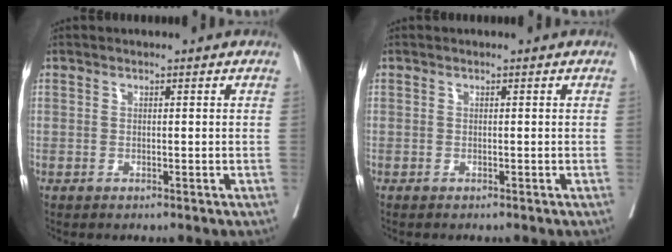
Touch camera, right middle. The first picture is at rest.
{"total": 0.9, "force": [-0.8, -0.1, 0.5], "torque": [-0.002, 0.005, -0.010]}